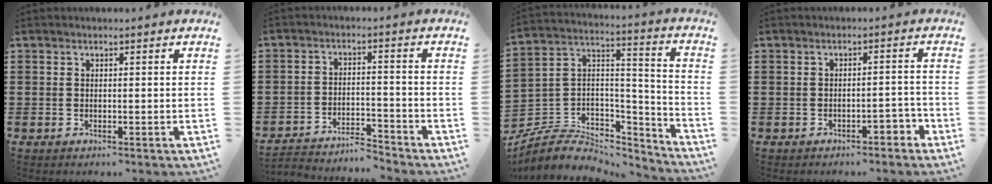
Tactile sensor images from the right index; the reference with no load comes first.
{"total": 3.8, "force": [-3.8, 0.4, 0.1], "torque": [-0.008, 0.005, -0.081]}
{"total": 5.7, "force": [-3.9, 3.9, 1.5], "torque": [-0.053, -0.007, -0.078]}
{"total": 2.6, "force": [-2.0, 0.7, 1.5], "torque": [-0.029, 0.004, -0.040]}